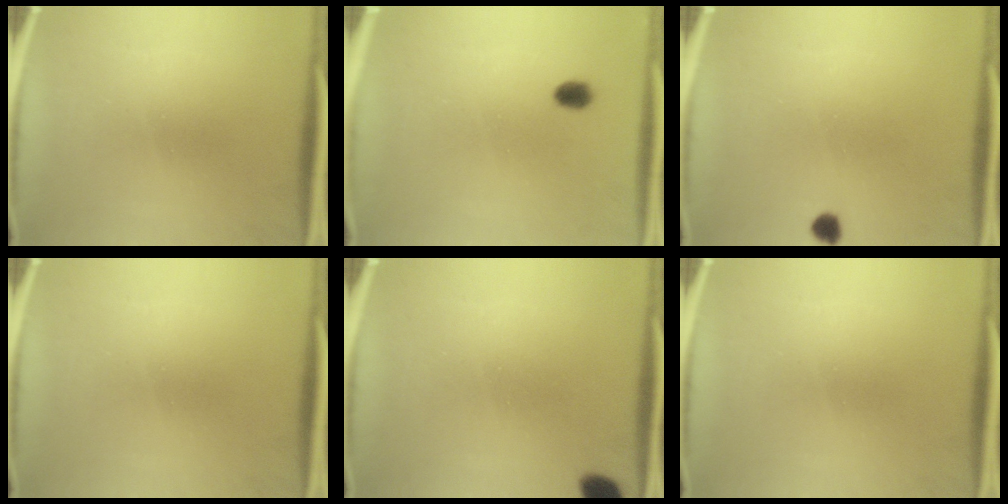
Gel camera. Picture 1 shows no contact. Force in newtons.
{"total": 2.7}
{"total": 2.0}
{"total": 0.0}
{"total": 3.8}
{"total": 0.0}